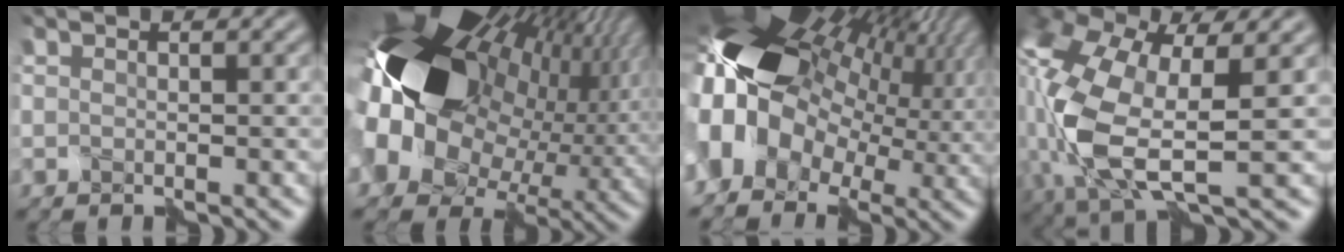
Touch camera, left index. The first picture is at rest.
{"total": 18.1, "force": [1.7, 12.1, 13.4], "torque": [-0.251, -0.010, 0.045]}
{"total": 16.6, "force": [2.9, 11.4, 11.7], "torque": [-0.244, 0.004, 0.069]}
{"total": 11.7, "force": [-0.2, 6.1, 10.0], "torque": [-0.264, -0.017, 0.004]}